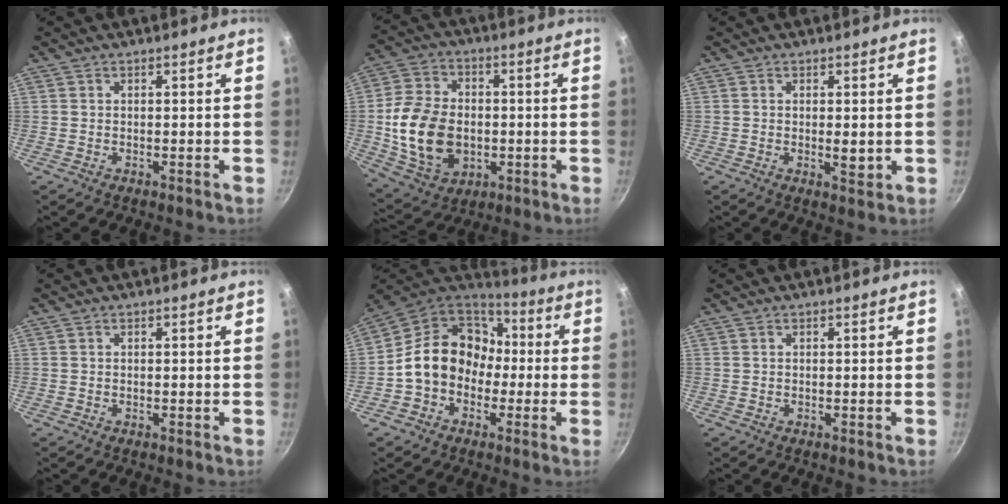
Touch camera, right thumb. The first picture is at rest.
{"total": 16.8, "force": [-1.7, 12.2, 11.4], "torque": [-0.197, 0.010, -0.020]}
{"total": 2.6, "force": [0.0, 0.9, 2.5], "torque": [-0.041, -0.008, 0.000]}
{"total": 0.0}
{"total": 16.3, "force": [-1.0, 13.4, 9.1], "torque": [-0.114, 0.059, -0.030]}
{"total": 0.0}